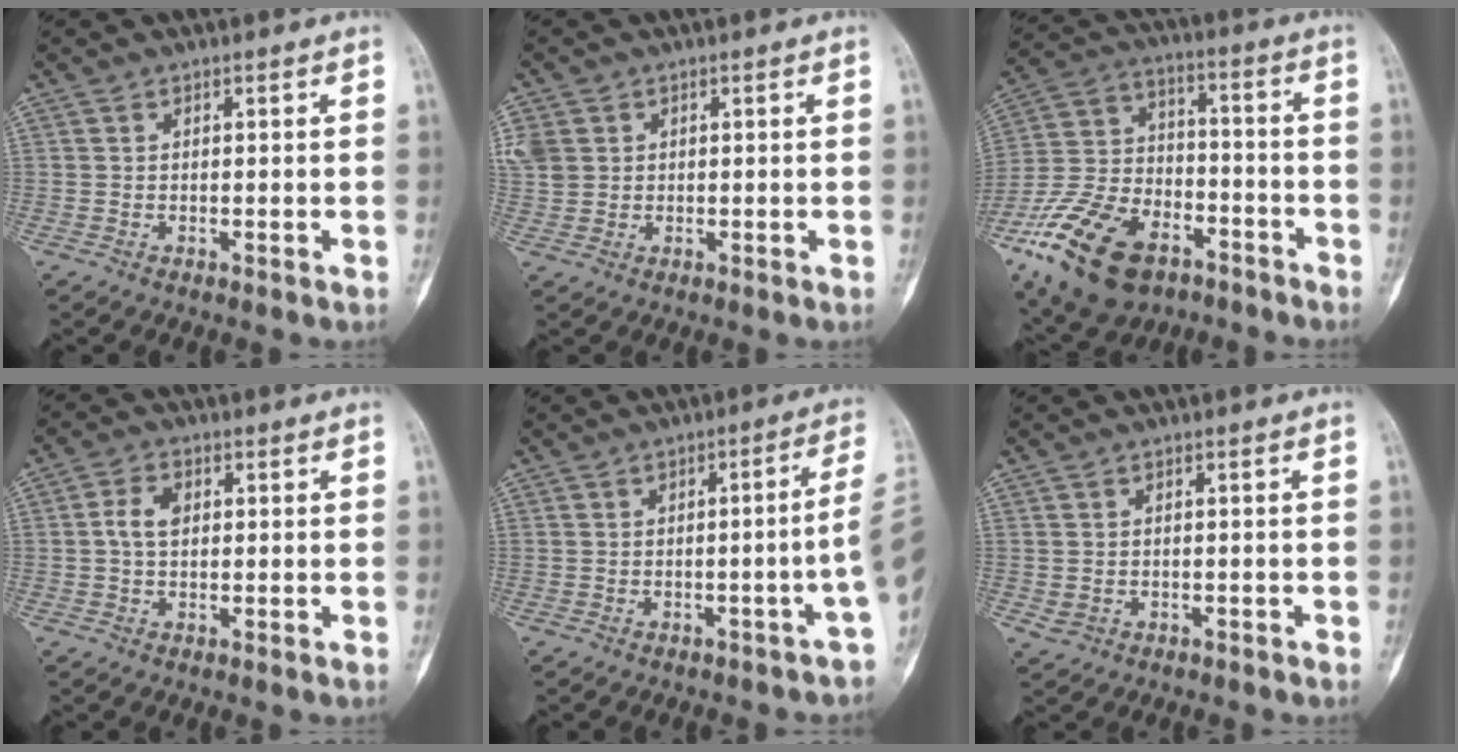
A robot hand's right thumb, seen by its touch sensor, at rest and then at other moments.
{"total": 8.2, "force": [2.2, 6.9, 3.8], "torque": [-0.107, 0.013, 0.052]}
{"total": 21.8, "force": [-12.0, 12.4, 13.3], "torque": [-0.264, 0.057, -0.213]}
{"total": 4.1, "force": [0.5, 2.8, 2.9], "torque": [-0.062, 0.011, 0.008]}
{"total": 5.7, "force": [-1.0, -1.0, 5.5], "torque": [-0.068, 0.023, -0.013]}
{"total": 1.9, "force": [-0.5, 1.6, 1.0], "torque": [-0.019, 0.009, 0.003]}